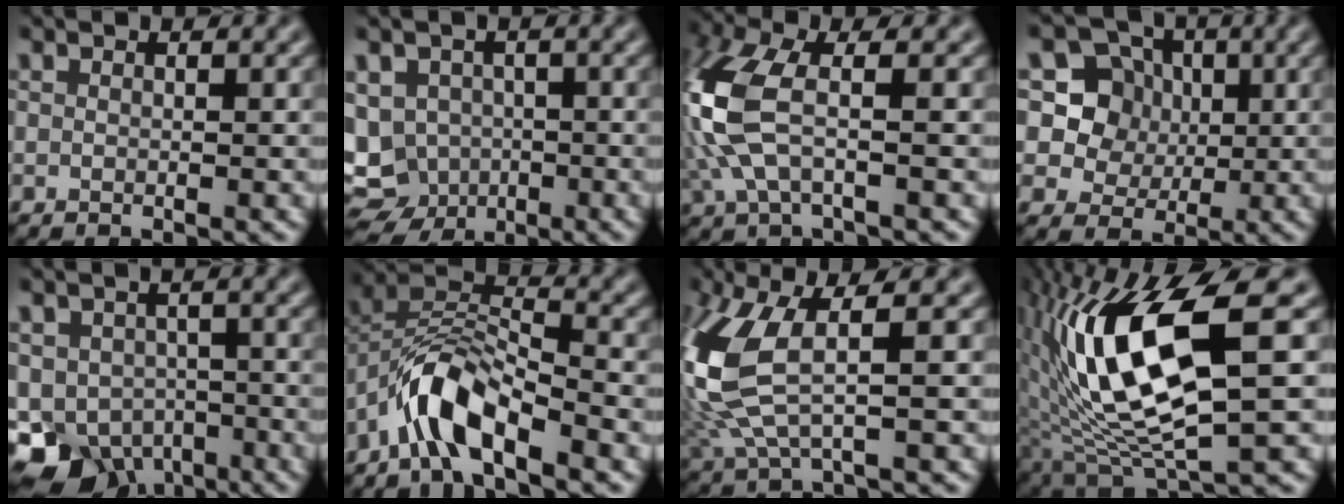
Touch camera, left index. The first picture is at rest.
{"total": 8.7, "force": [-3.5, 7.3, 3.2], "torque": [-0.051, -0.021, -0.064]}
{"total": 7.2, "force": [-0.9, 3.0, 6.5], "torque": [-0.179, 0.012, -0.026]}
{"total": 4.8, "force": [0.8, 4.4, 1.6], "torque": [-0.035, 0.006, 0.005]}
{"total": 8.4, "force": [-4.7, 6.1, 3.5], "torque": [-0.051, -0.019, -0.075]}
{"total": 6.1, "force": [-4.2, 1.8, 4.0], "torque": [-0.077, 0.012, -0.083]}
{"total": 8.3, "force": [1.1, 3.0, 7.7], "torque": [-0.205, 0.001, 0.021]}
{"total": 12.9, "force": [1.5, 3.9, 12.2], "torque": [-0.240, -0.002, 0.032]}